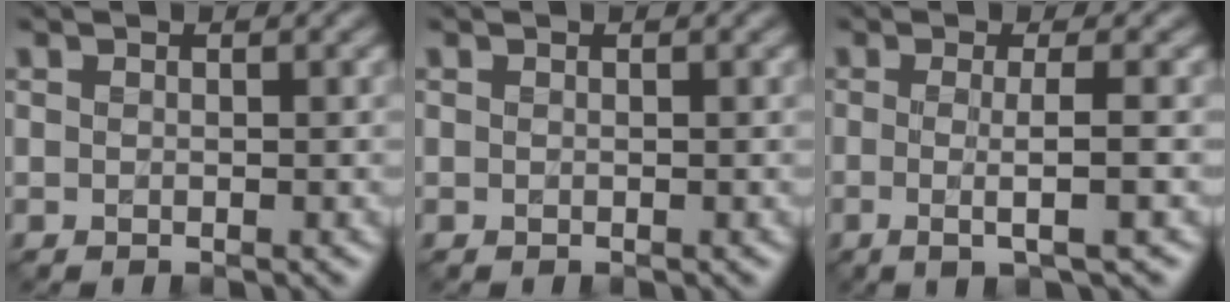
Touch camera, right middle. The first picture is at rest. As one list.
[{"total": 0.0}, {"total": 3.4, "force": [-0.4, 0.7, 3.3], "torque": [-0.051, -0.010, -0.011]}]